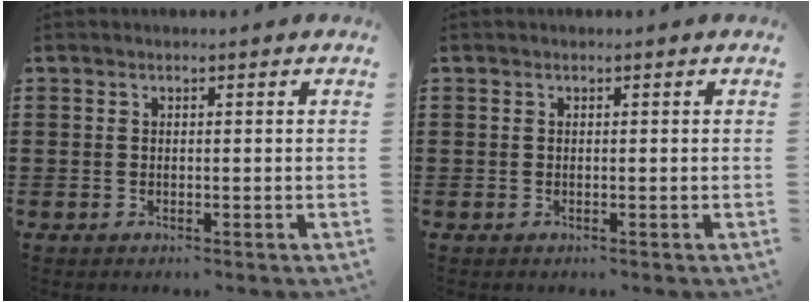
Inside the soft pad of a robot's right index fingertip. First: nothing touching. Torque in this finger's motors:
{"motor_torque": [0.00, 0.00, 0.00, 0.00]}